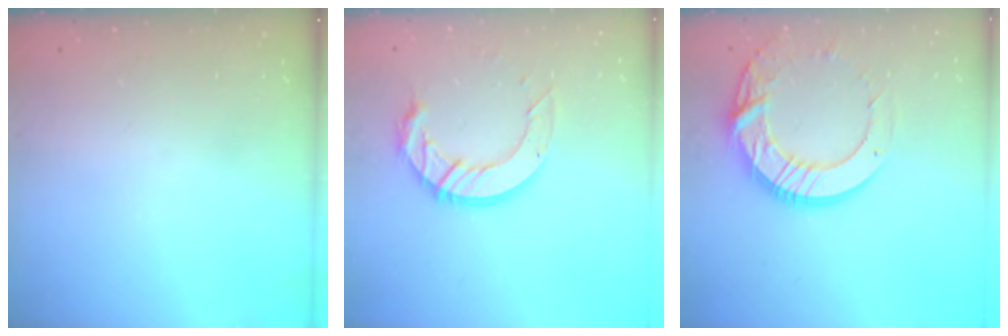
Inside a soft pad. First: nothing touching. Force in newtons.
{"total": 12.3, "press": 12.2, "slide": 1.2}
{"total": 16.7, "press": 16.7, "slide": 1.4}